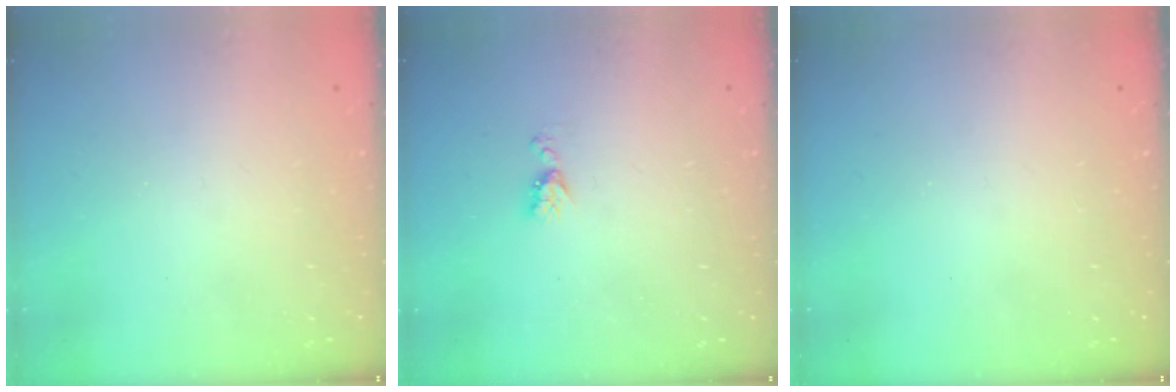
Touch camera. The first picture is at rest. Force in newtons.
{"total": 4.5, "press": 4.5, "slide": 0.5}
{"total": 0.0}